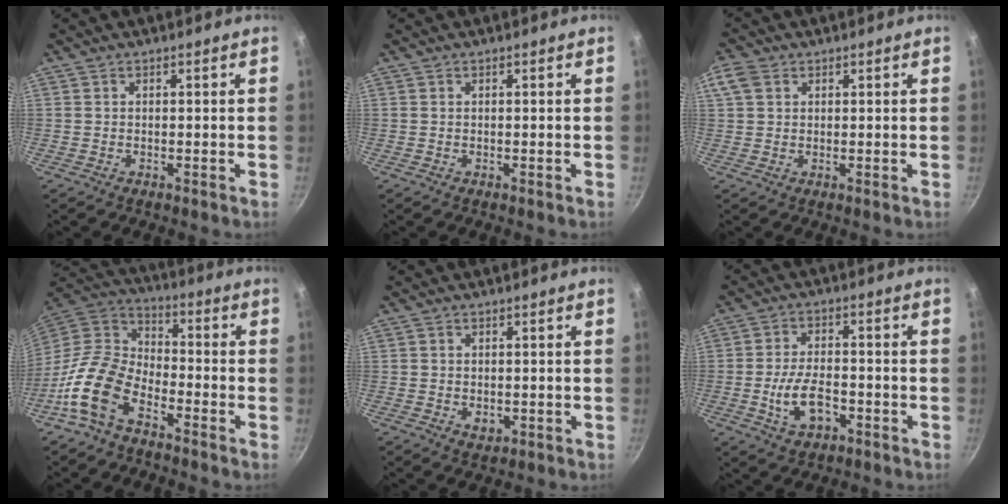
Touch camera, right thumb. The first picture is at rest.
{"total": 0.0}
{"total": 4.2, "force": [1.6, 3.1, 2.3], "torque": [-0.044, 0.004, 0.030]}
{"total": 13.8, "force": [-7.7, 7.8, 8.4], "torque": [-0.154, 0.068, -0.172]}
{"total": 2.4, "force": [-0.3, 1.9, 1.4], "torque": [-0.024, -0.003, -0.002]}
{"total": 8.4, "force": [-2.9, 4.6, 6.5], "torque": [-0.109, 0.020, -0.051]}